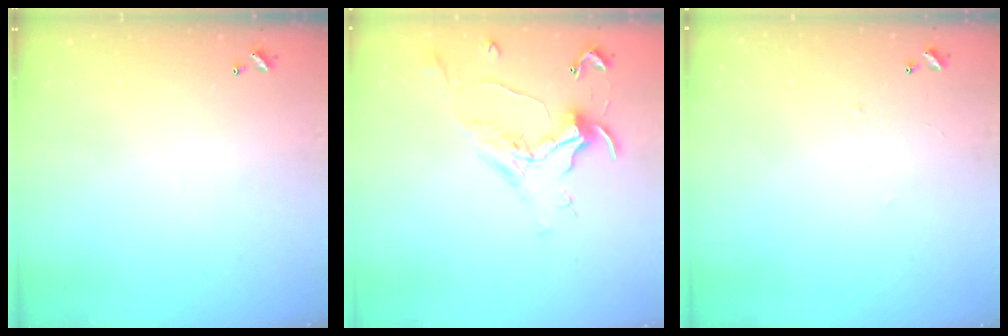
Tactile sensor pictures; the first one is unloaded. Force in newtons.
{"total": 1.1, "press": 1.0, "slide": 0.4}
{"total": 2.2, "press": 2.0, "slide": 0.8}